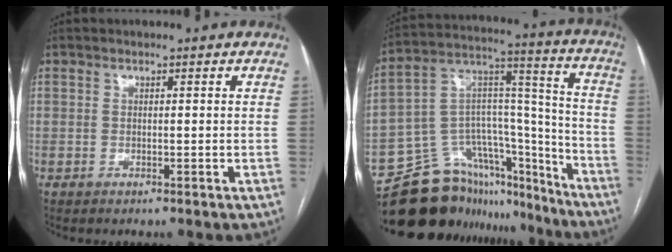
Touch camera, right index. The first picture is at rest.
{"total": 24.6, "force": [-20.7, 10.6, 8.1], "torque": [-0.123, 0.068, -0.312]}